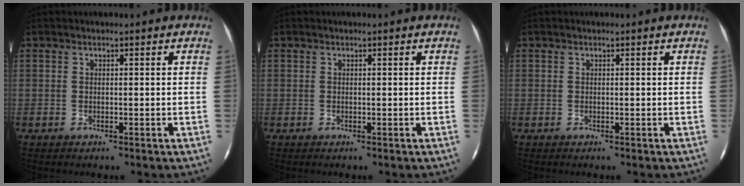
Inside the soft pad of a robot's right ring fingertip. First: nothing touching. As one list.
[{"total": 0.0}, {"total": 0.0}]